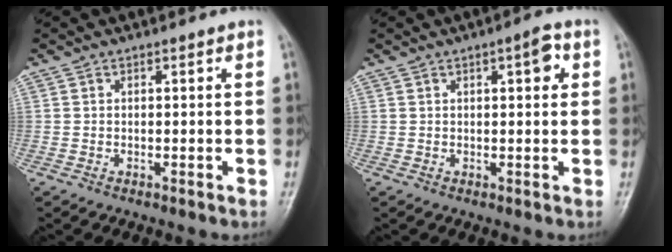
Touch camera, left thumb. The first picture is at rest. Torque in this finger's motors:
{"motor_torque": [-0.07, 0.01, 0.18, 0.13, 0.11]}